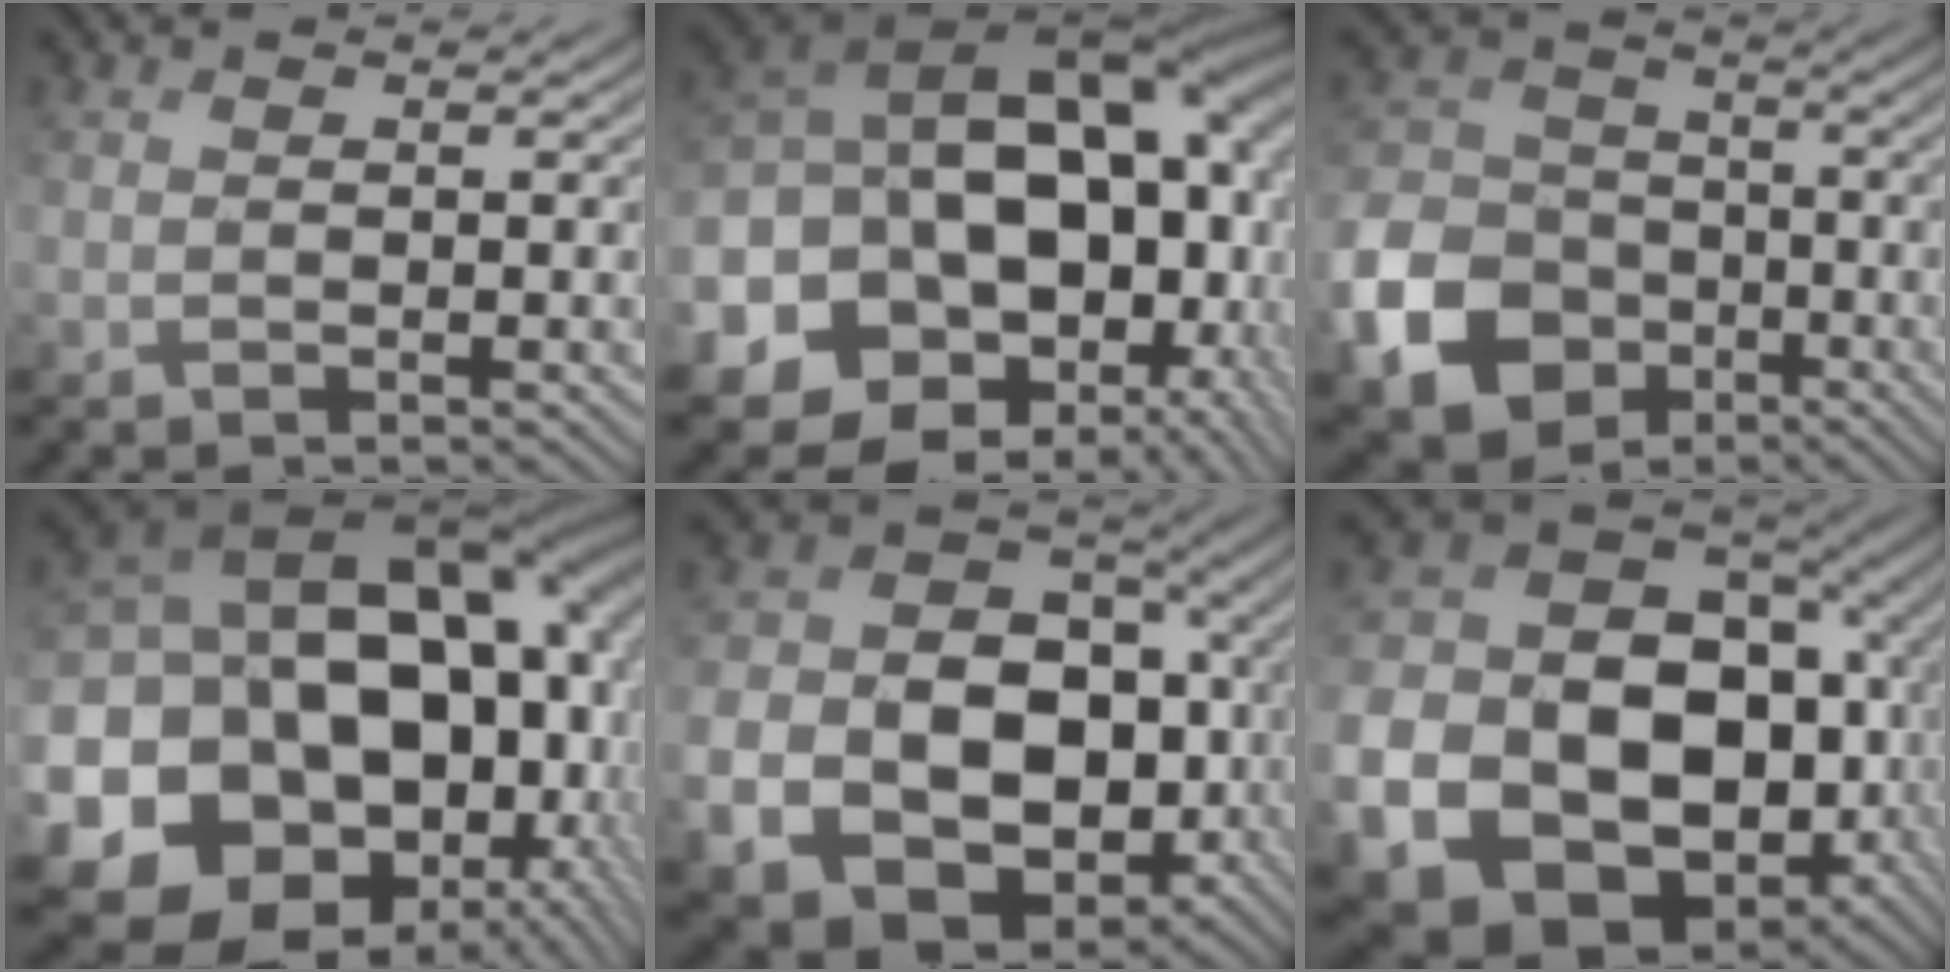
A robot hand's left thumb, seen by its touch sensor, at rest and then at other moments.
{"total": 22.4, "force": [-1.8, 17.1, 14.3], "torque": [-0.275, -0.038, -0.026]}
{"total": 12.1, "force": [-5.1, 9.3, 5.7], "torque": [-0.166, -0.033, -0.107]}
{"total": 23.7, "force": [-1.4, 19.4, 13.6], "torque": [-0.292, -0.045, -0.021]}
{"total": 19.1, "force": [-4.3, 15.4, 10.3], "torque": [-0.236, -0.060, -0.045]}
{"total": 24.9, "force": [-5.6, 20.8, 12.5], "torque": [-0.302, -0.075, -0.065]}